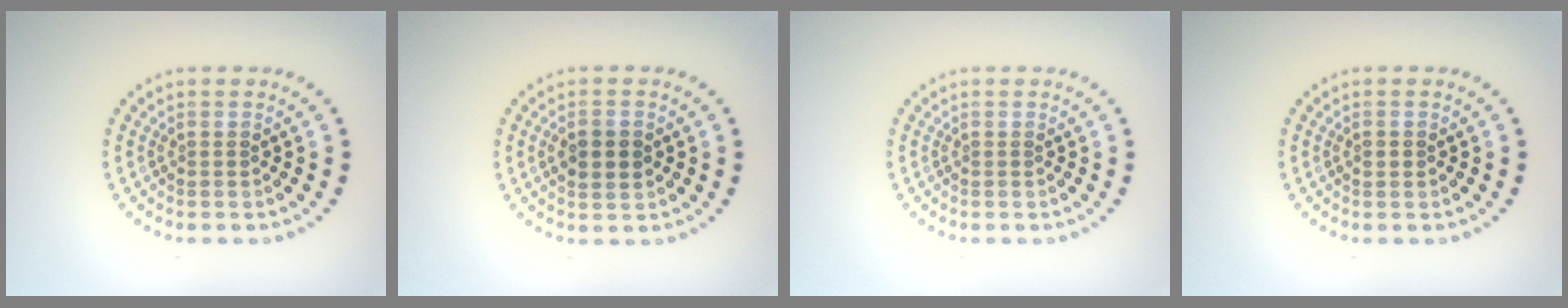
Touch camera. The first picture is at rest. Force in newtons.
{"total": 2.5, "press": 2.5, "slide": 0.1}
{"total": 0.0}
{"total": 1.1, "press": 1.0, "slide": 0.2}